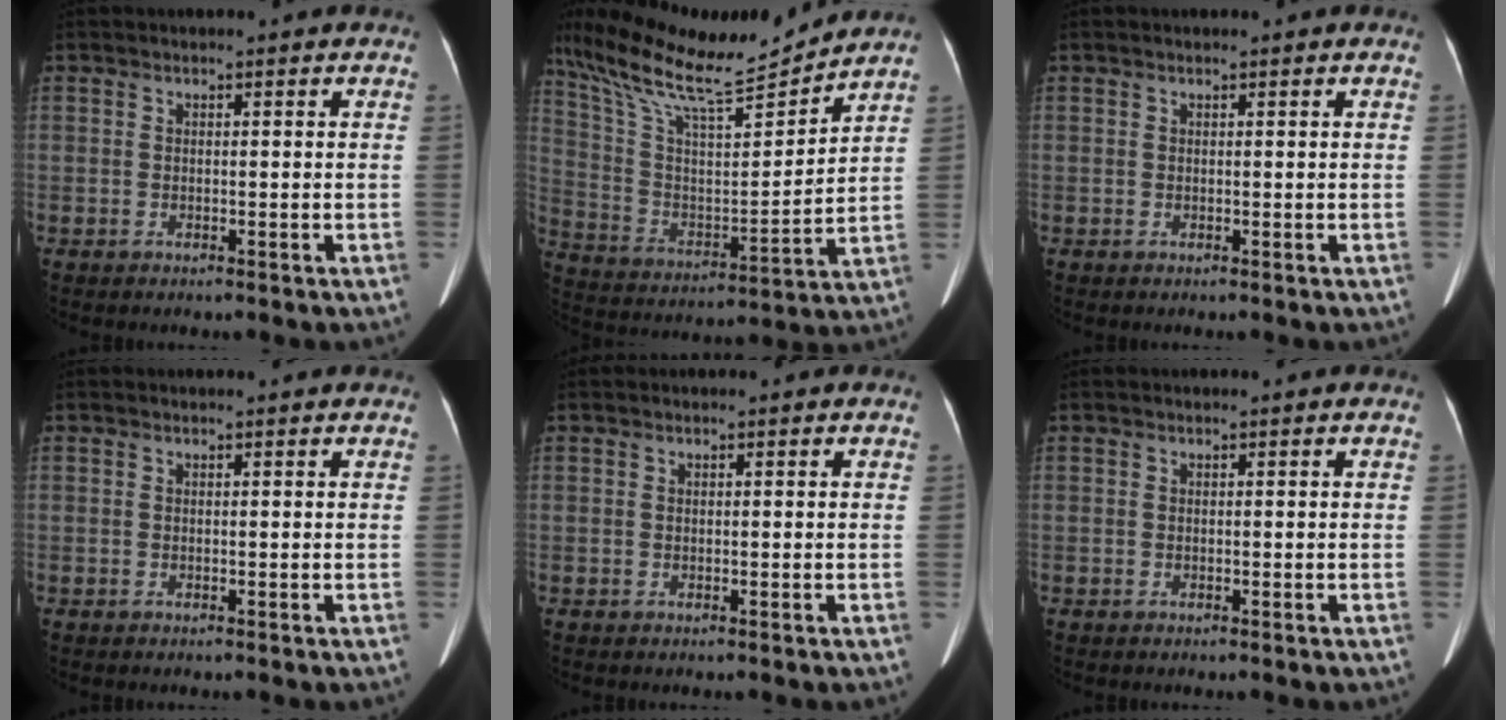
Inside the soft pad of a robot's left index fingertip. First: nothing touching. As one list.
[{"total": 19.5, "force": [17.1, 1.6, 9.1], "torque": [-0.183, 0.004, 0.300]}, {"total": 0.0}, {"total": 0.7, "force": [0.7, 0.0, 0.2], "torque": [-0.006, 0.004, 0.008]}, {"total": 0.0}, {"total": 0.0}]